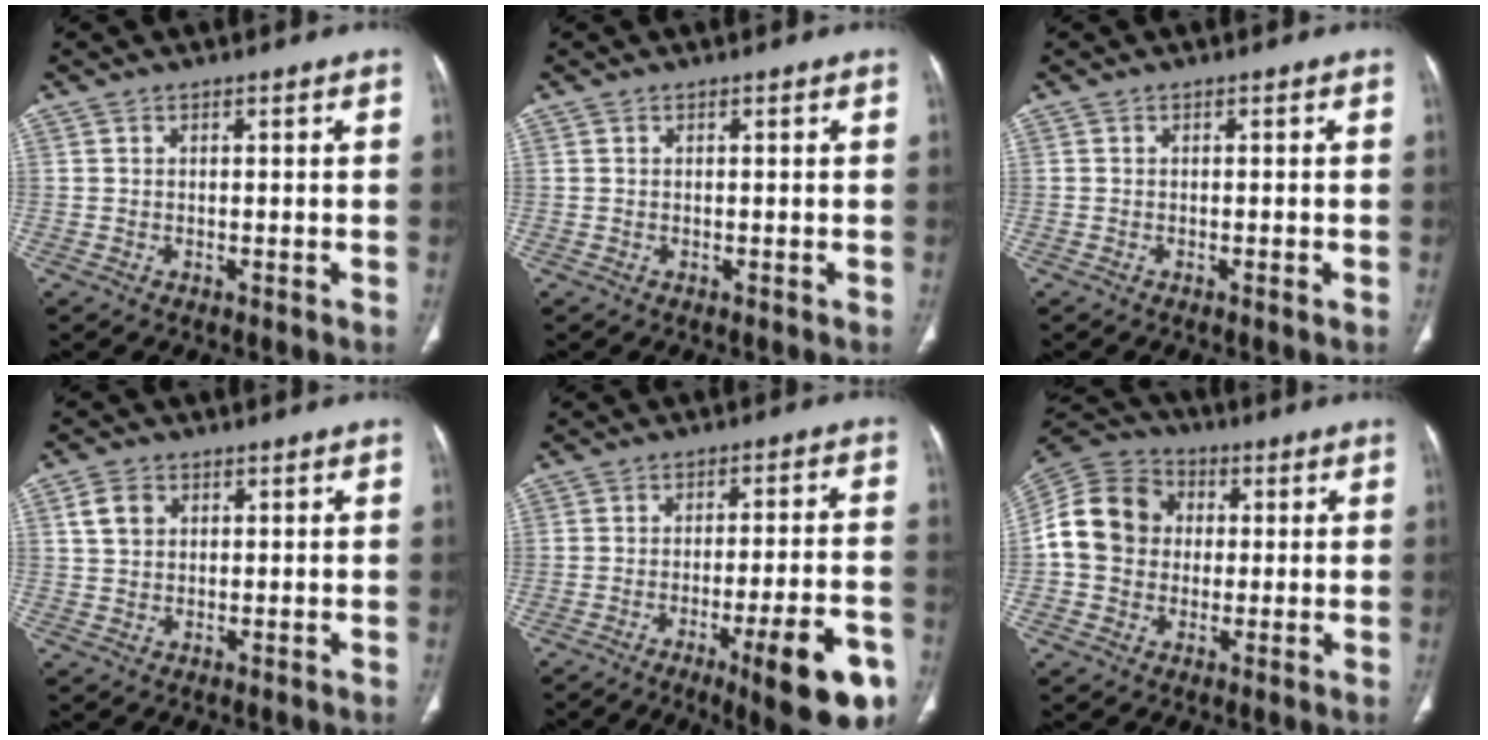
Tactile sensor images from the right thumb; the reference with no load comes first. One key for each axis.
{"total": 0.0}
{"total": 0.8, "fx": -0.4, "fy": -0.1, "fz": 0.7, "tx": -0.013, "ty": -0.001, "tz": -0.005}
{"total": 4.0, "fx": 1.4, "fy": 3.1, "fz": 2.1, "tx": -0.028, "ty": 0.002, "tz": 0.029}
{"total": 15.6, "fx": -7.6, "fy": 3.2, "fz": 13.2, "tx": -0.146, "ty": 0.034, "tz": -0.098}
{"total": 14.0, "fx": 0.8, "fy": 12.1, "fz": 6.9, "tx": -0.121, "ty": 0.028, "tz": 0.007}